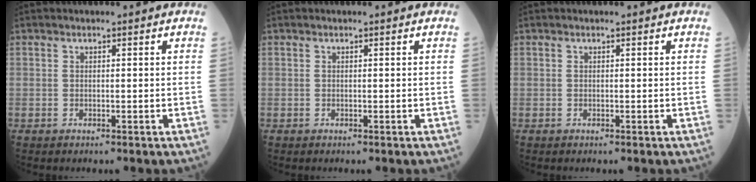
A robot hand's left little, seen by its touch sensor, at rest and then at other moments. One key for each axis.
{"total": 0.0}
{"total": 0.0}